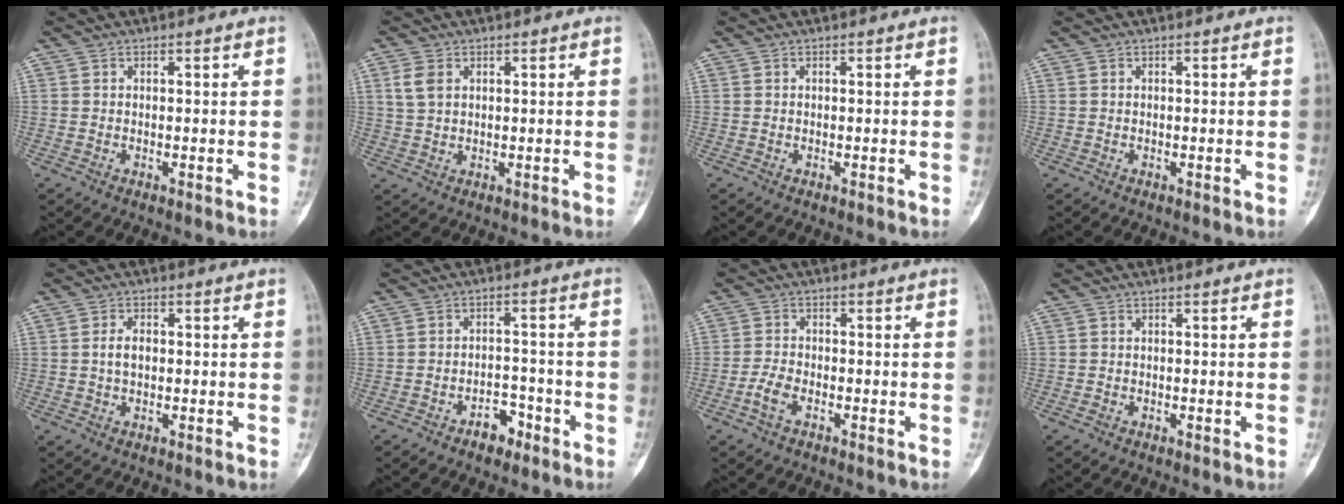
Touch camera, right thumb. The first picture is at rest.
{"total": 3.9, "force": [1.5, 2.6, 2.4], "torque": [-0.048, 0.005, 0.034]}
{"total": 0.0}
{"total": 0.0}
{"total": 2.9, "force": [0.0, 1.8, 2.3], "torque": [-0.042, 0.008, -0.003]}
{"total": 4.4, "force": [-2.9, 2.6, 2.0], "torque": [-0.013, 0.030, -0.043]}
{"total": 3.4, "force": [-1.8, 1.8, 2.2], "torque": [-0.051, 0.012, -0.039]}
{"total": 0.6, "force": [-0.3, 0.4, 0.4], "torque": [-0.009, 0.004, -0.004]}